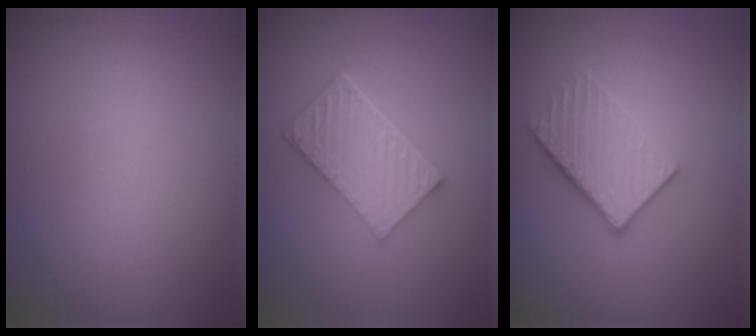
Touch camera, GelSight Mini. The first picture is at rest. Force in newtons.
{"total": 6.7, "press": 4.4, "slide": 4.9}
{"total": 3.7, "press": 3.3, "slide": 1.6}